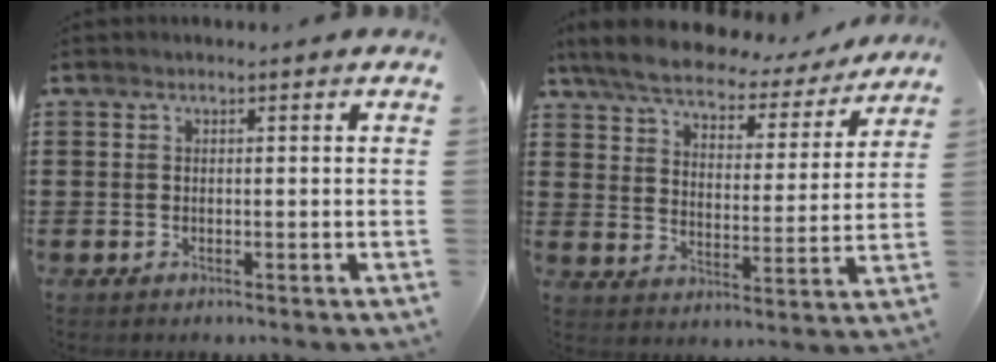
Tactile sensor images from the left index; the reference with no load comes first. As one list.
[{"total": 6.1, "force": [5.6, 1.2, 2.1], "torque": [-0.070, -0.033, 0.094]}]